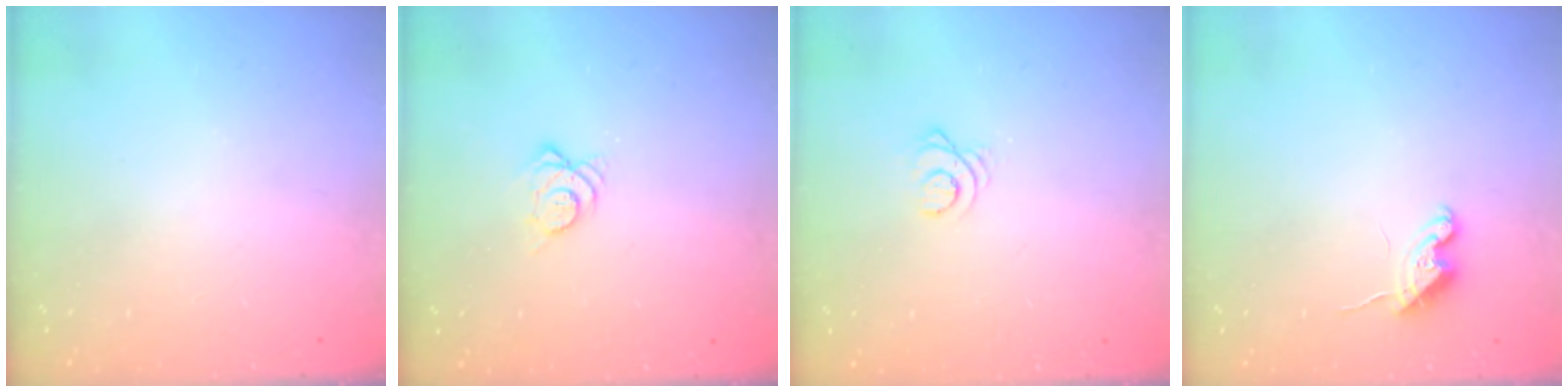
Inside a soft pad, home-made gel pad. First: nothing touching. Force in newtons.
{"total": 5.0, "press": 5.0, "slide": 0.2}
{"total": 2.7, "press": 2.7, "slide": 0.3}
{"total": 5.9, "press": 5.9, "slide": 0.9}